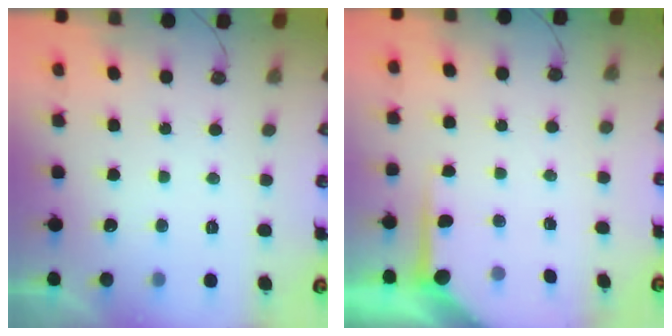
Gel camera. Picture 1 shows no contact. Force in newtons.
{"total": 4.5, "press": 4.5, "slide": 0.2}